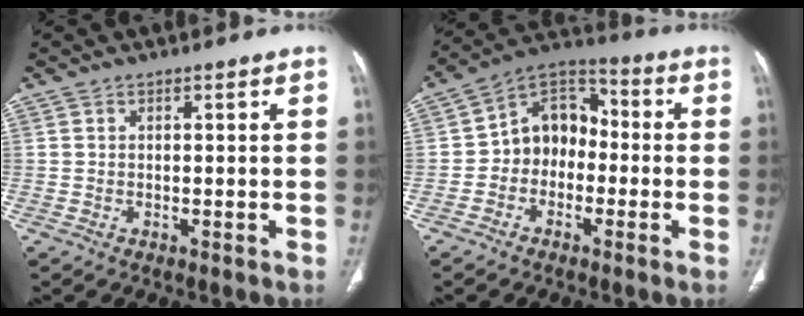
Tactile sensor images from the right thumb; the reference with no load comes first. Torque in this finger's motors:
{"motor_torque": [-0.35, 0.39, 0.57, 0.08, 0.20]}